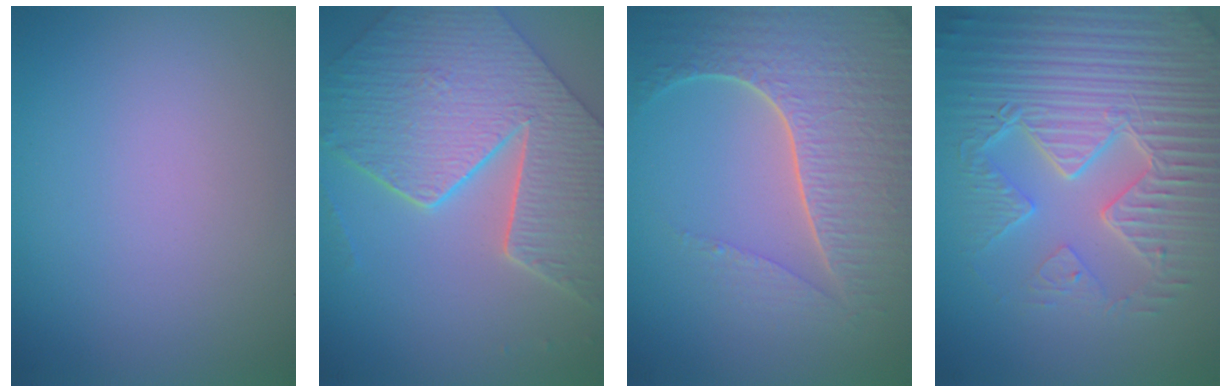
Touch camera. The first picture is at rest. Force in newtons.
{"total": 9.7, "press": 6.8, "slide": 7.0}
{"total": 7.7, "press": 5.6, "slide": 5.3}
{"total": 9.3, "press": 6.6, "slide": 6.5}